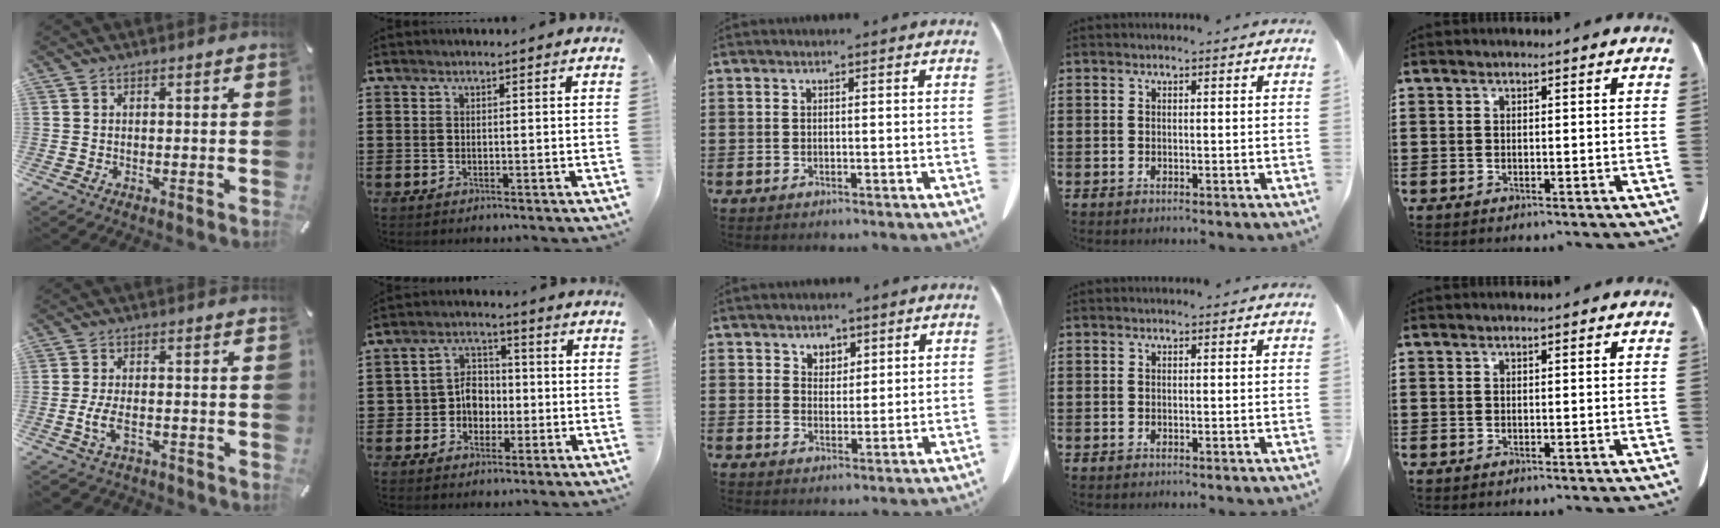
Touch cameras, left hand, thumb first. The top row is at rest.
{"thumb": {"total": 6.2, "force": [-2.7, 3.2, 4.5], "torque": [-0.098, 0.007, -0.052]}, "index": {"total": 5.1, "force": [-1.3, 4.6, 1.9], "torque": [-0.050, 0.016, -0.027]}, "middle": {"total": 3.1, "force": [2.4, 2.0, 0.2], "torque": [-0.006, 0.002, 0.044]}}